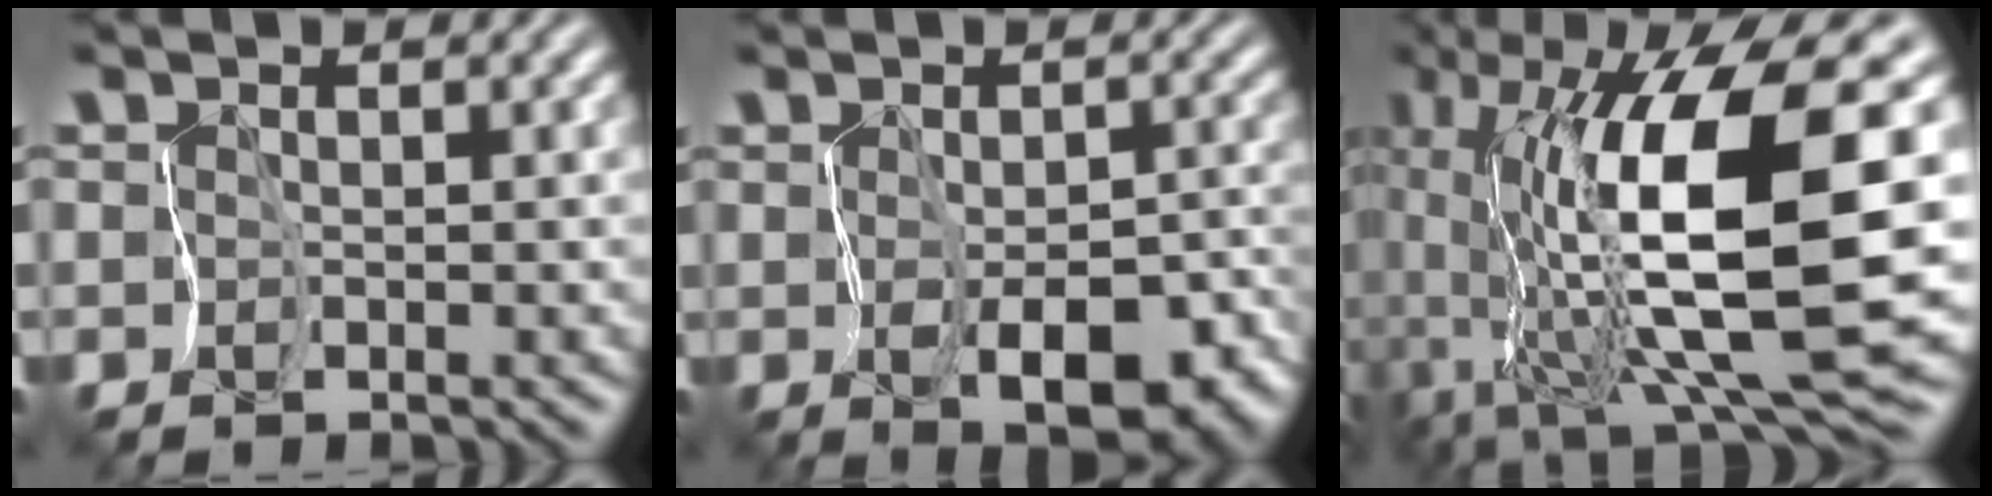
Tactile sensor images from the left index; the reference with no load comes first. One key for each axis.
{"total": 7.3, "fx": -3.7, "fy": 3.0, "fz": 5.5, "tx": -0.063, "ty": -0.019, "tz": -0.034}
{"total": 12.4, "fx": 0.5, "fy": 1.6, "fz": 12.2, "tx": -0.217, "ty": -0.019, "tz": 0.033}